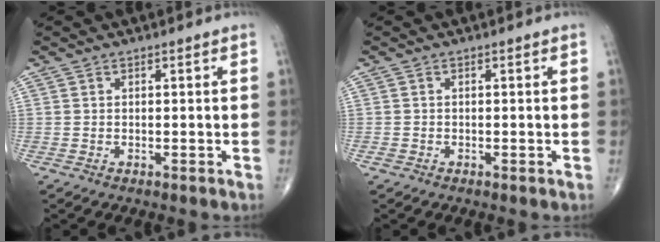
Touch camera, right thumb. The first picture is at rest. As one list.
[{"total": 0.7, "force": [-0.4, 0.4, 0.3], "torque": [-0.006, -0.002, -0.008]}]